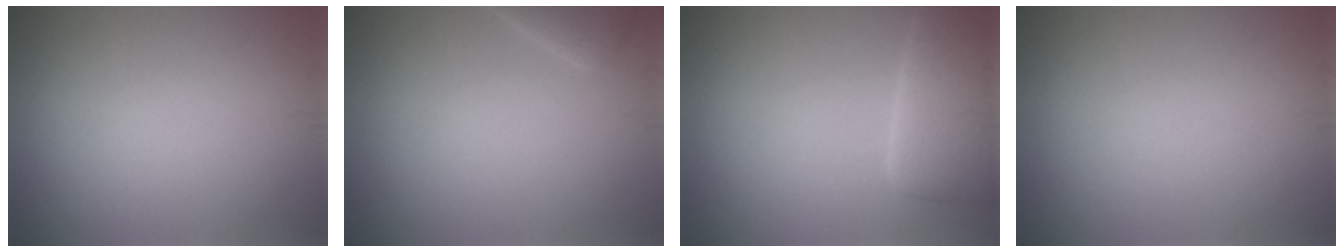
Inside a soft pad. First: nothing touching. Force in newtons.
{"total": 1.6, "press": 1.6, "slide": 0.2}
{"total": 5.0, "press": 4.9, "slide": 0.6}
{"total": 0.0}